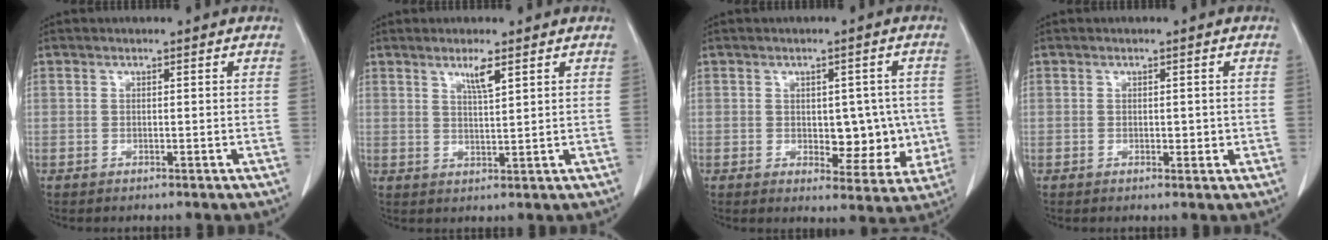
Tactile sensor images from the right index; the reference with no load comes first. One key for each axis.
{"total": 3.2, "fx": 1.9, "fy": 0.0, "fz": 2.5, "tx": -0.051, "ty": -0.004, "tz": 0.039}
{"total": 7.2, "fx": -0.4, "fy": 4.1, "fz": 5.9, "tx": -0.055, "ty": 0.006, "tz": 0.006}
{"total": 1.5, "fx": -0.1, "fy": 1.0, "fz": 1.1, "tx": -0.010, "ty": 0.000, "tz": 0.002}